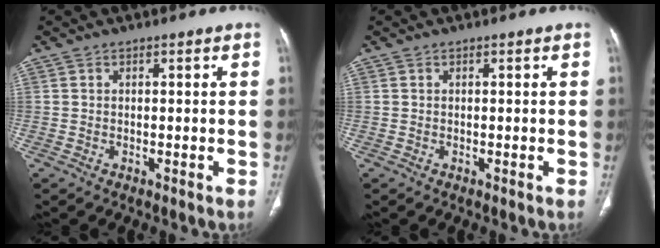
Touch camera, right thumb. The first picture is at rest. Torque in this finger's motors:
{"motor_torque": [-0.01, 0.02, -0.03, 0.03, 0.00]}